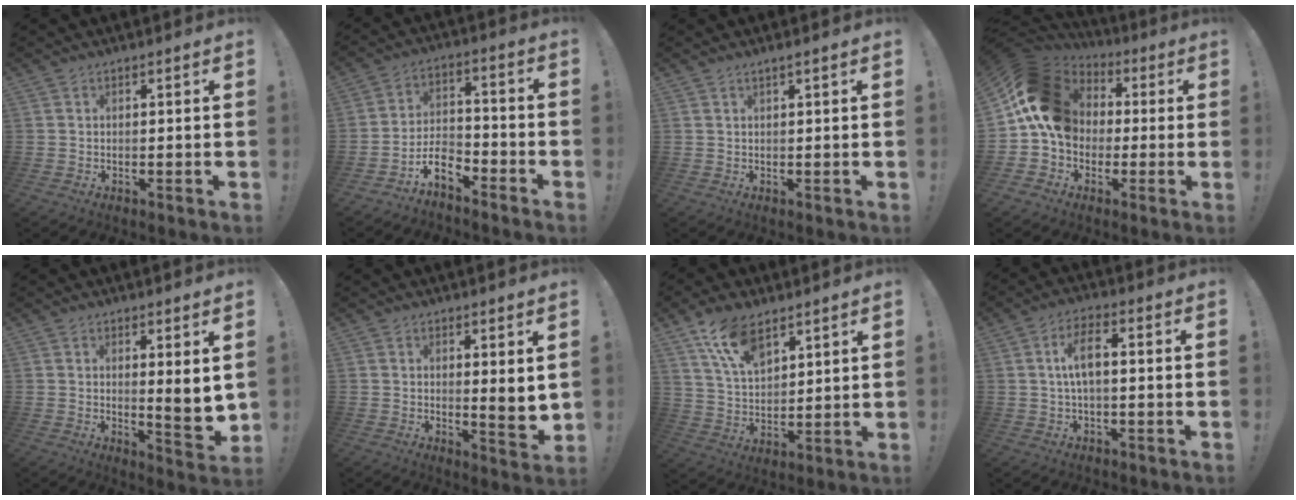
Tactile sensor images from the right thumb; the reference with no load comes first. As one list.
[{"total": 9.3, "force": [-7.4, 4.0, 3.7], "torque": [-0.060, 0.045, -0.136]}, {"total": 1.0, "force": [0.7, -0.2, 0.7], "torque": [-0.020, 0.003, 0.012]}, {"total": 16.9, "force": [2.3, 13.8, 9.4], "torque": [-0.146, 0.013, 0.051]}, {"total": 5.2, "force": [2.2, 0.4, 4.7], "torque": [-0.051, -0.032, 0.033]}, {"total": 4.2, "force": [1.8, 0.3, 3.8], "torque": [-0.042, -0.024, 0.025]}, {"total": 12.4, "force": [8.5, 5.5, 7.1], "torque": [-0.131, -0.043, 0.160]}, {"total": 6.9, "force": [0.3, 2.4, 6.4], "torque": [-0.124, 0.002, 0.001]}]